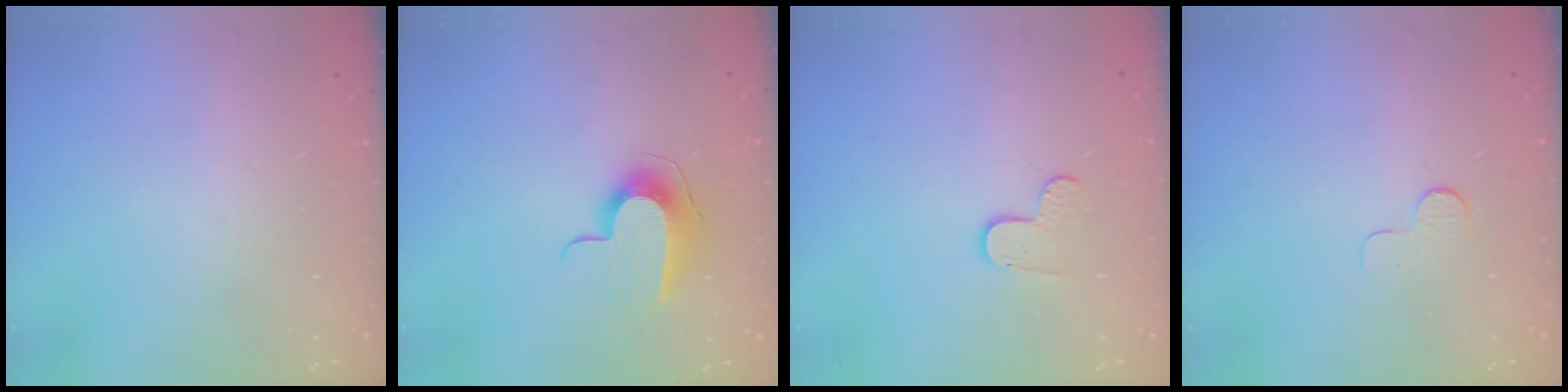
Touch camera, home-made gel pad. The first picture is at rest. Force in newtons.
{"total": 10.1, "press": 10.1, "slide": 0.5}
{"total": 4.1, "press": 4.1, "slide": 0.3}
{"total": 3.7, "press": 3.7, "slide": 0.4}